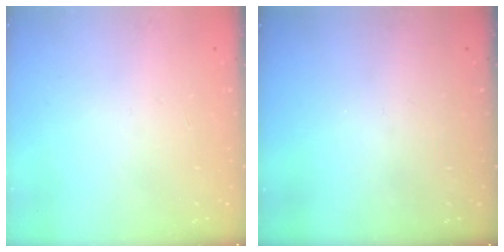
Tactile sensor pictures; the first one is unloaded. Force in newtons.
{"total": 0.0}